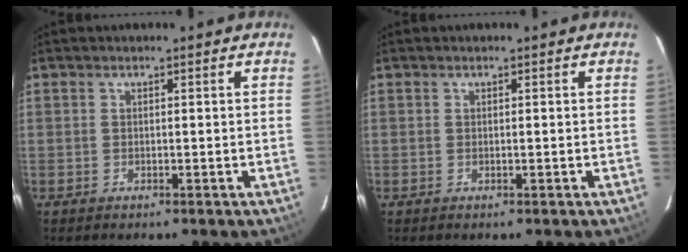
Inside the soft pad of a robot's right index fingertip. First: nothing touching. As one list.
[{"total": 0.0}]